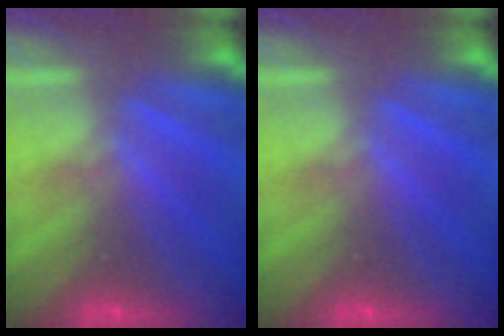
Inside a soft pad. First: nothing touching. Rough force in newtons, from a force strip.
{"total": 0.0}